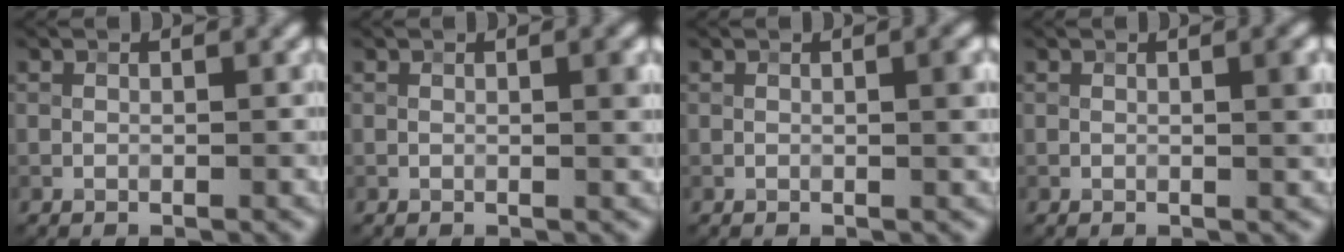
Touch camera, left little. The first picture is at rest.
{"total": 1.1, "force": [0.2, 0.2, 1.1], "torque": [-0.015, 0.000, 0.002]}
{"total": 1.5, "force": [0.2, 0.3, 1.5], "torque": [-0.020, 0.002, 0.001]}
{"total": 1.7, "force": [0.2, 0.3, 1.7], "torque": [-0.021, 0.003, 0.002]}